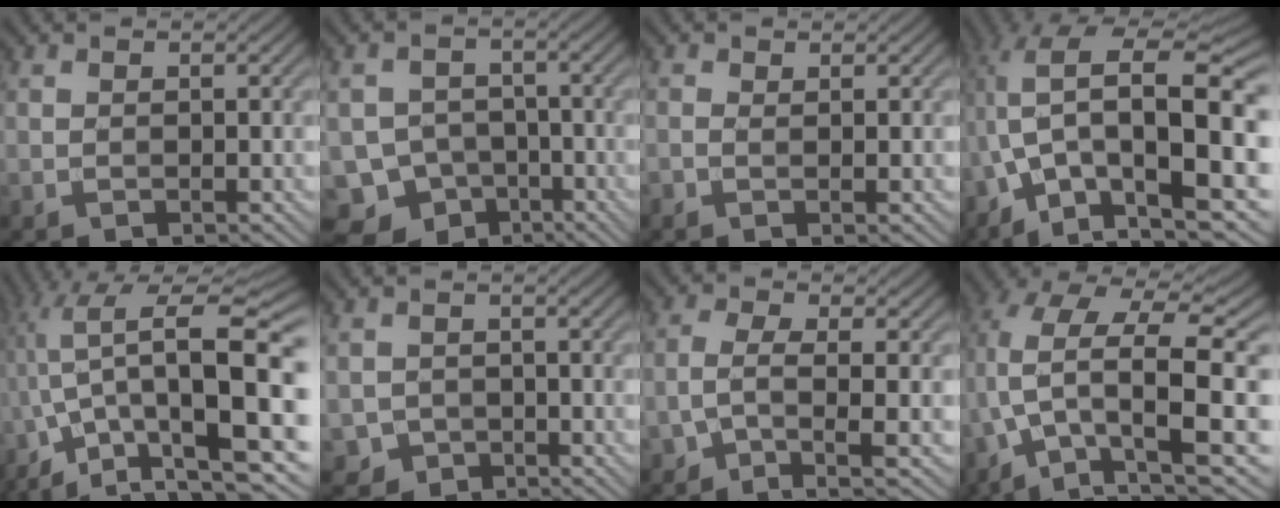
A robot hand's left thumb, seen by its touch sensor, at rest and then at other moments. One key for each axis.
{"total": 9.5, "fx": -5.7, "fy": 7.4, "fz": 2.1, "tx": -0.053, "ty": -0.017, "tz": -0.102}
{"total": 0.7, "fx": 0.2, "fy": 0.3, "fz": 0.6, "tx": -0.016, "ty": -0.001, "tz": 0.002}
{"total": 17.5, "fx": -0.4, "fy": 8.6, "fz": 15.3, "tx": -0.295, "ty": -0.019, "tz": 0.014}
{"total": 17.1, "fx": 0.1, "fy": 6.9, "fz": 15.6, "tx": -0.285, "ty": -0.013, "tz": 0.012}
{"total": 2.5, "fx": -1.2, "fy": 2.1, "fz": 0.5, "tx": -0.005, "ty": -0.006, "tz": -0.024}
{"total": 4.4, "fx": -1.5, "fy": 1.4, "fz": 3.9, "tx": -0.087, "ty": 0.002, "tz": -0.036}
{"total": 14.8, "fx": 0.8, "fy": 7.1, "fz": 12.9, "tx": -0.270, "ty": -0.018, "tz": 0.040}